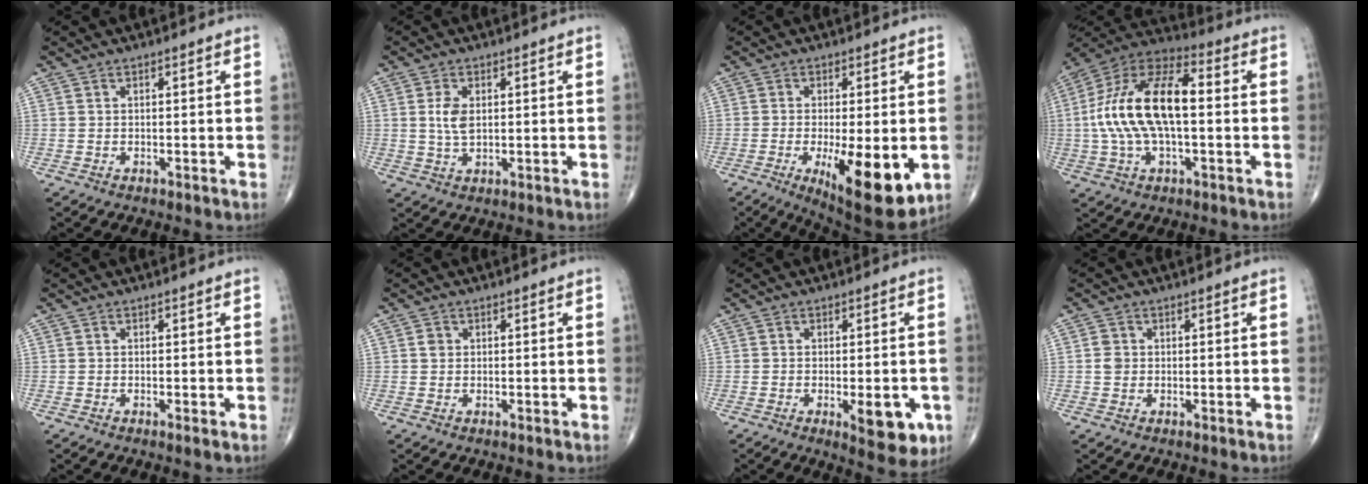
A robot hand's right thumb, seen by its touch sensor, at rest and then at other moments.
{"total": 3.2, "force": [0.5, 1.7, 2.6], "torque": [-0.054, -0.003, 0.011]}
{"total": 14.5, "force": [-3.9, 4.8, 13.1], "torque": [-0.184, -0.024, -0.046]}
{"total": 19.4, "force": [0.3, 9.1, 17.1], "torque": [-0.333, 0.037, -0.001]}
{"total": 0.6, "force": [-0.2, 0.1, 0.6], "torque": [-0.016, -0.004, -0.005]}
{"total": 1.2, "force": [0.2, 1.1, 0.5], "torque": [-0.005, 0.002, 0.002]}
{"total": 8.4, "force": [-2.7, 3.3, 7.2], "torque": [-0.073, -0.007, -0.028]}
{"total": 2.0, "force": [0.0, 1.8, 0.9], "torque": [-0.009, 0.003, 0.000]}